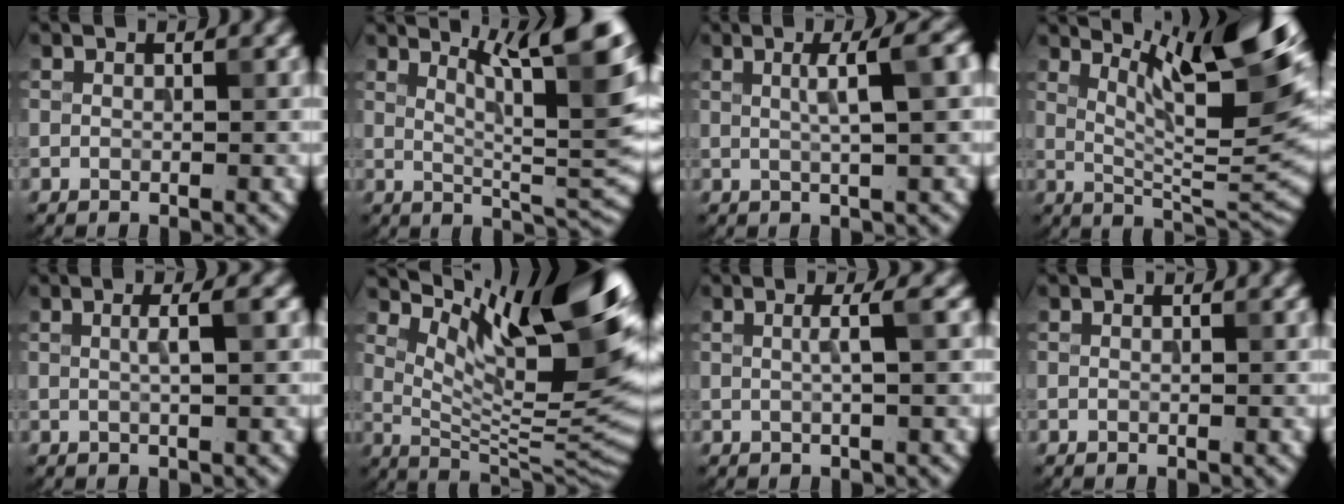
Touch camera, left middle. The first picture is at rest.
{"total": 10.5, "force": [5.7, 2.3, 8.5], "torque": [-0.101, 0.015, 0.089]}
{"total": 4.5, "force": [1.0, 0.8, 4.3], "torque": [-0.054, 0.014, 0.012]}
{"total": 11.7, "force": [6.2, 2.2, 9.7], "torque": [-0.136, 0.006, 0.110]}
{"total": 1.7, "force": [0.3, 0.3, 1.7], "torque": [-0.023, 0.007, 0.001]}
{"total": 14.3, "force": [6.7, 4.4, 11.8], "torque": [-0.162, -0.001, 0.120]}
{"total": 1.7, "force": [0.2, 0.2, 1.7], "torque": [-0.026, 0.006, -0.001]}
{"total": 0.0}